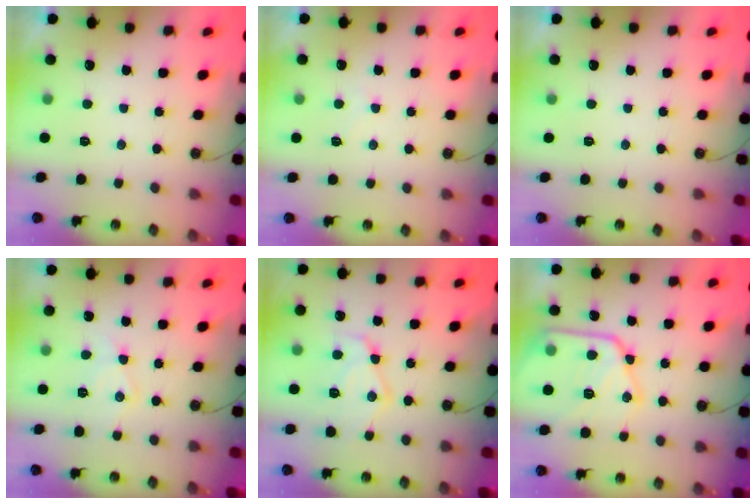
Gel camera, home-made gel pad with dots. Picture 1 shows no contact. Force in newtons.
{"total": 5.0, "press": 5.0, "slide": 0.8}
{"total": 0.0}
{"total": 9.0, "press": 9.0, "slide": 0.5}
{"total": 13.8, "press": 13.7, "slide": 1.1}
{"total": 19.0, "press": 19.0, "slide": 1.6}